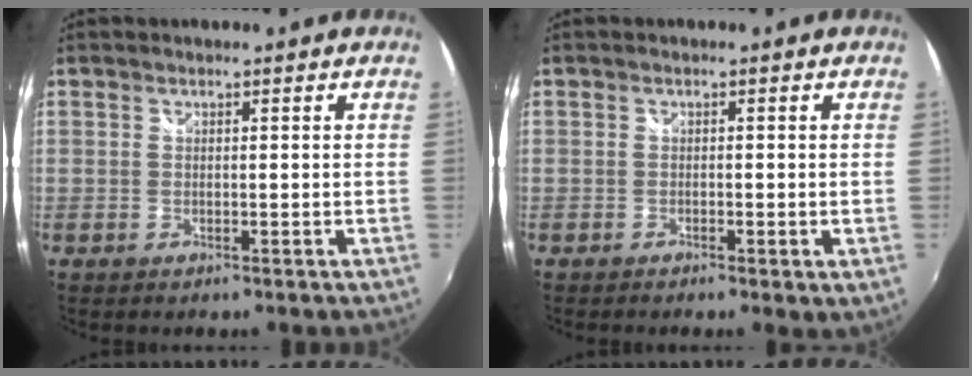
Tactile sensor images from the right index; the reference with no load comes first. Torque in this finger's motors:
{"motor_torque": [1.19, -0.95, 0.40, 0.05]}